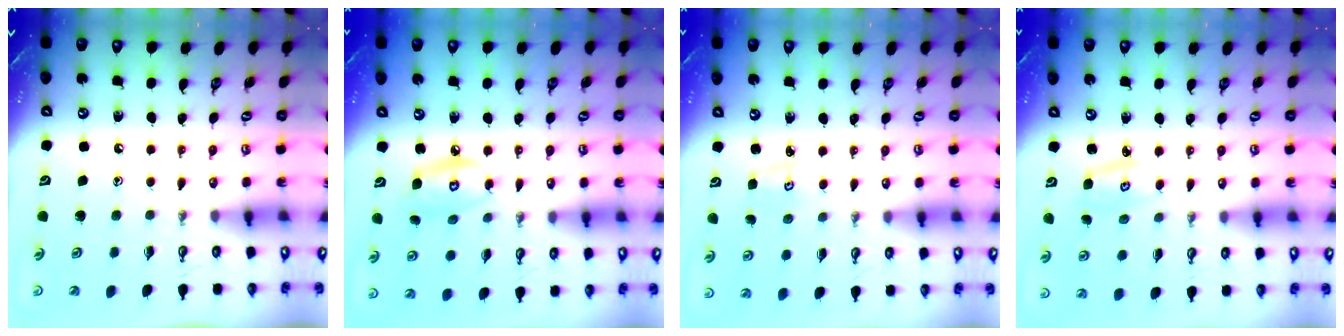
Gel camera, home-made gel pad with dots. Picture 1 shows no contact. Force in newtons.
{"total": 8.2, "press": 8.2, "slide": 0.6}
{"total": 2.1, "press": 2.1, "slide": 0.2}
{"total": 2.8, "press": 2.8, "slide": 0.2}